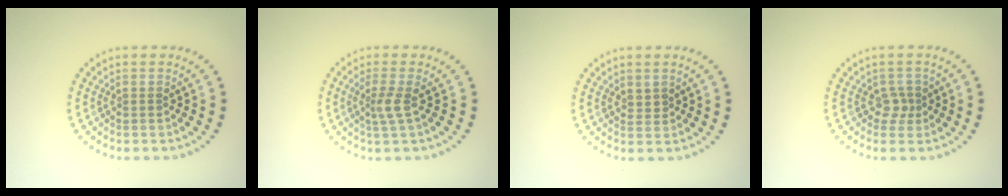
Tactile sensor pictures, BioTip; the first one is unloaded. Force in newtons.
{"total": 1.9, "press": 1.4, "slide": 1.3}
{"total": 0.7, "press": 0.5, "slide": 0.6}
{"total": 1.4, "press": 1.1, "slide": 0.9}